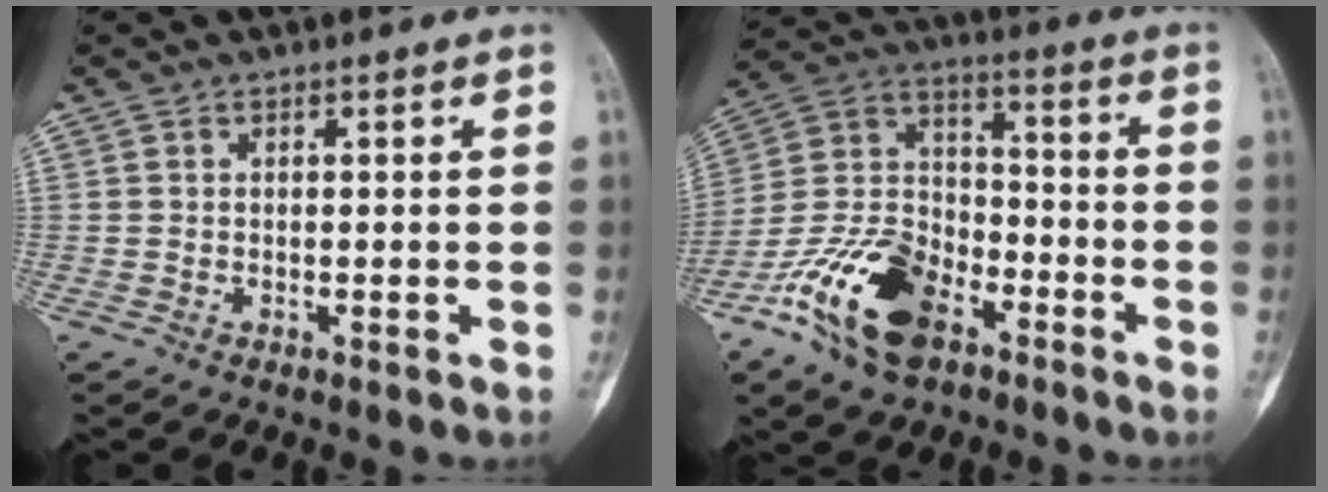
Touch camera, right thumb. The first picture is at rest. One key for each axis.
{"total": 16.9, "fx": -9.4, "fy": 9.3, "fz": 10.5, "tx": -0.196, "ty": 0.059, "tz": -0.182}